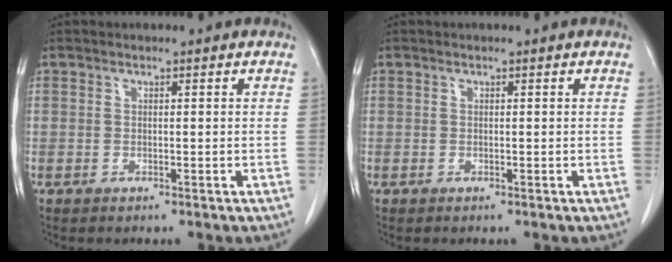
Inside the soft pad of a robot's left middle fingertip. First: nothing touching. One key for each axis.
{"total": 0.0}